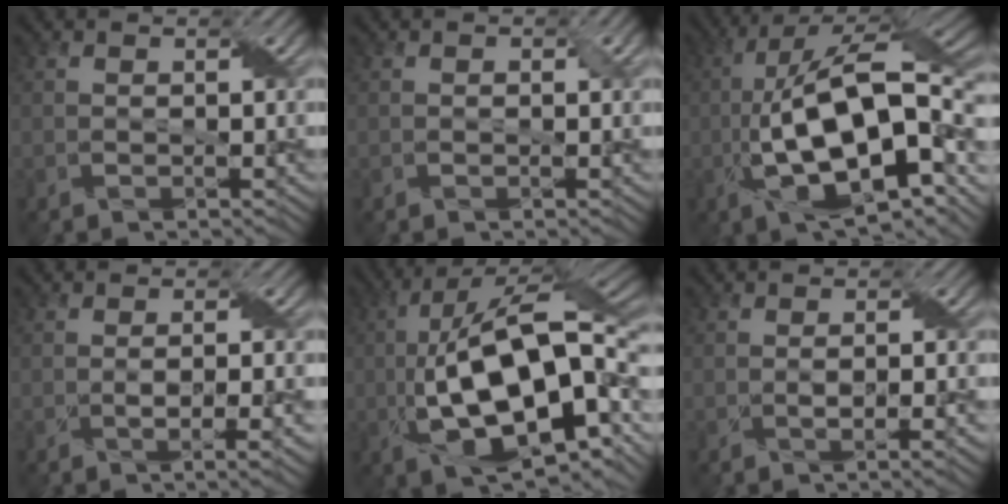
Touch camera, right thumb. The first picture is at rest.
{"total": 0.6, "force": [0.0, 0.3, 0.6], "torque": [-0.006, 0.000, 0.000]}
{"total": 18.8, "force": [-4.5, 7.6, 16.6], "torque": [-0.281, 0.005, -0.073]}
{"total": 3.3, "force": [-0.9, 0.4, 3.2], "torque": [-0.058, 0.002, -0.011]}
{"total": 19.9, "force": [-2.7, 7.9, 18.1], "torque": [-0.311, 0.009, -0.044]}
{"total": 2.5, "force": [-0.7, 0.3, 2.4], "torque": [-0.045, 0.004, -0.010]}